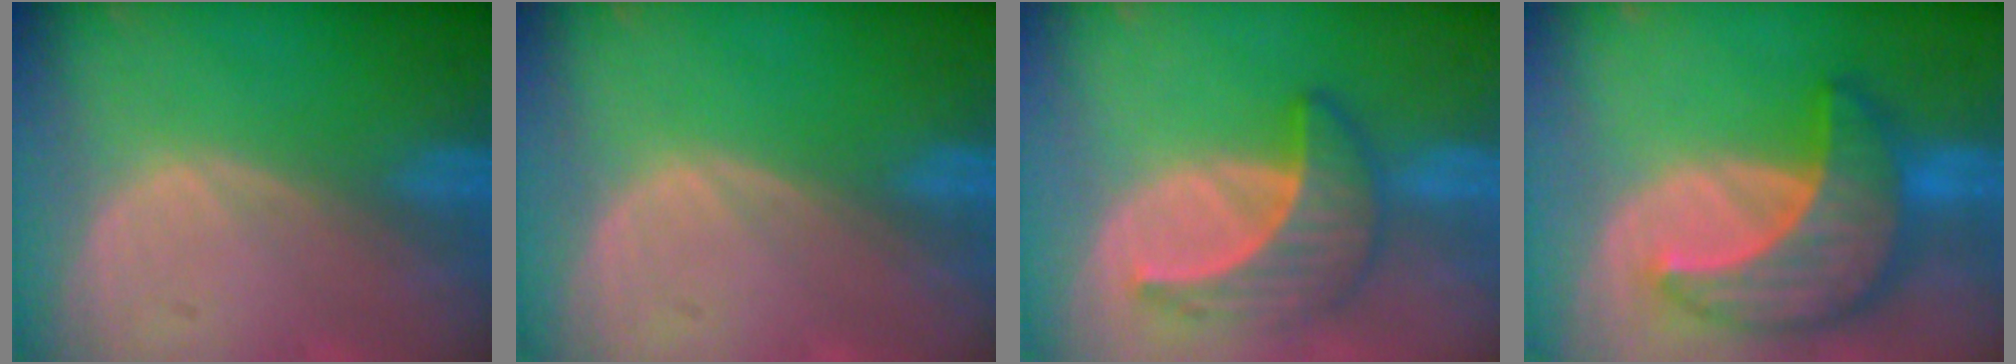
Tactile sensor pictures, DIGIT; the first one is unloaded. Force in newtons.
{"total": 0.0}
{"total": 6.9, "press": 6.4, "slide": 2.8}
{"total": 10.0, "press": 10.0, "slide": 0.8}